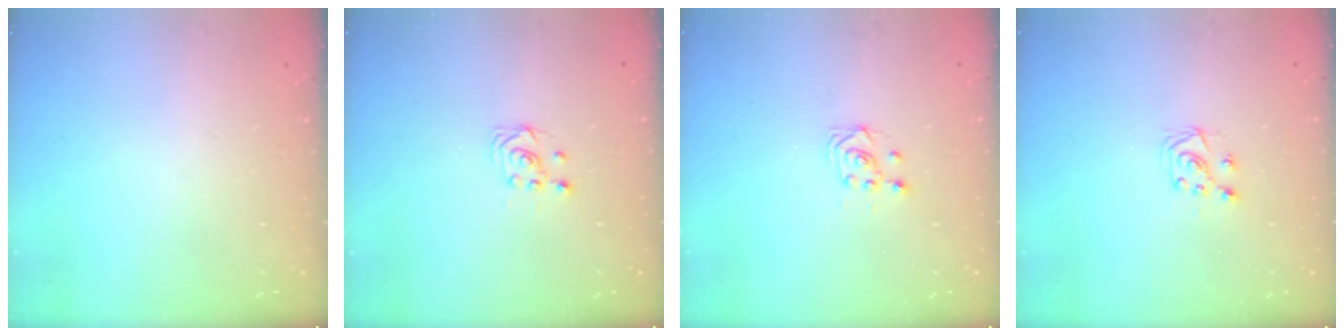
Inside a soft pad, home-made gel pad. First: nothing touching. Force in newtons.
{"total": 2.7, "press": 2.4, "slide": 1.3}
{"total": 3.2, "press": 2.9, "slide": 1.2}
{"total": 7.3, "press": 7.2, "slide": 0.5}